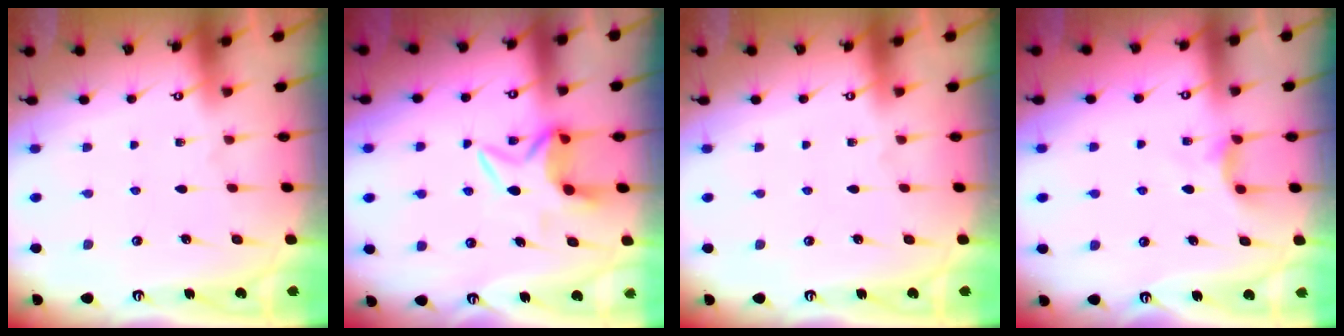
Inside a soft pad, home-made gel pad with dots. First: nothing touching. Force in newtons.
{"total": 6.5, "press": 6.4, "slide": 0.8}
{"total": 0.0}
{"total": 3.3, "press": 3.3, "slide": 0.4}